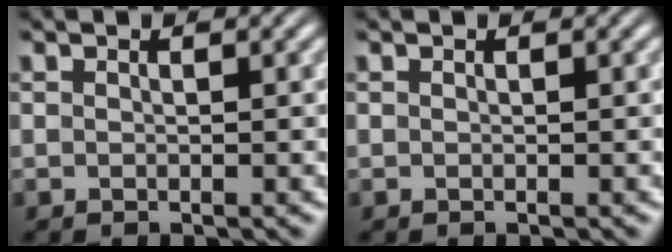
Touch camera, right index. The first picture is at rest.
{"total": 0.0}